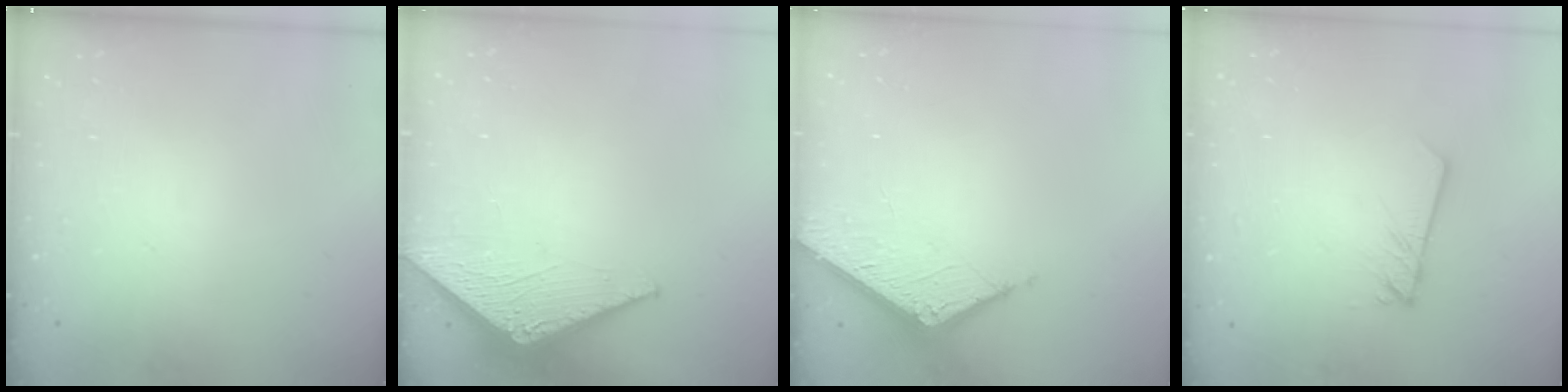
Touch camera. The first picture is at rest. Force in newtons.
{"total": 3.1, "press": 3.1, "slide": 0.2}
{"total": 6.7, "press": 6.7, "slide": 0.2}
{"total": 1.9, "press": 1.9, "slide": 0.2}